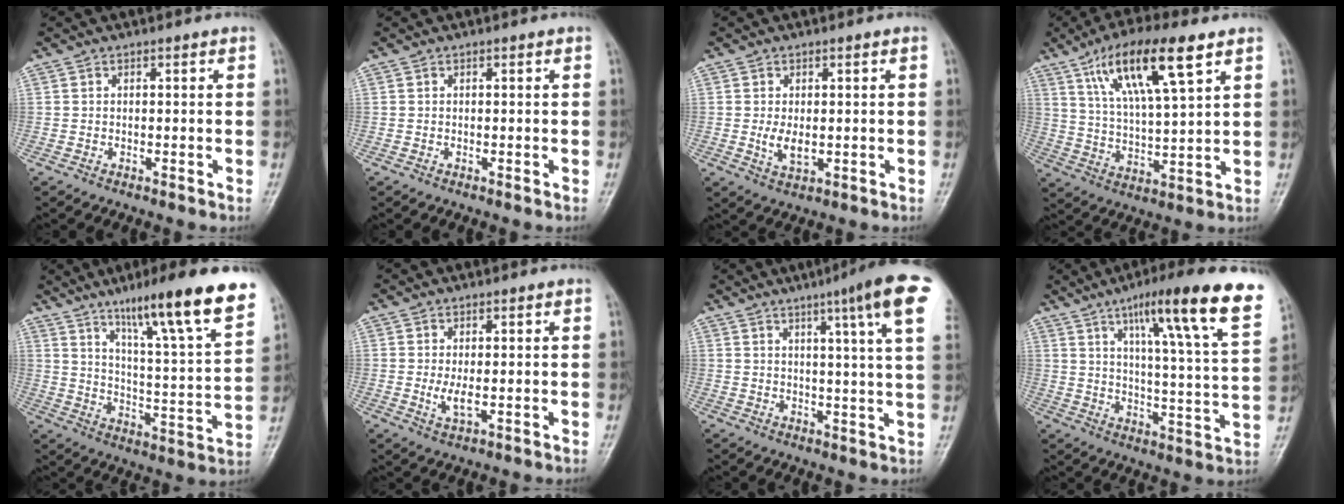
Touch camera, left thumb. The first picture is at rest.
{"total": 0.0}
{"total": 3.8, "force": [-0.2, 1.9, 3.2], "torque": [-0.058, -0.008, 0.003]}
{"total": 15.7, "force": [8.2, 3.8, 12.8], "torque": [-0.225, -0.020, 0.152]}
{"total": 20.6, "force": [13.4, 1.7, 15.6], "torque": [-0.211, -0.055, 0.210]}
{"total": 3.0, "force": [-0.2, 1.0, 2.8], "torque": [-0.060, -0.009, 0.001]}
{"total": 13.7, "force": [6.9, 0.6, 11.8], "torque": [-0.157, -0.021, 0.075]}
{"total": 21.4, "force": [12.3, 2.2, 17.4], "torque": [-0.232, -0.036, 0.174]}